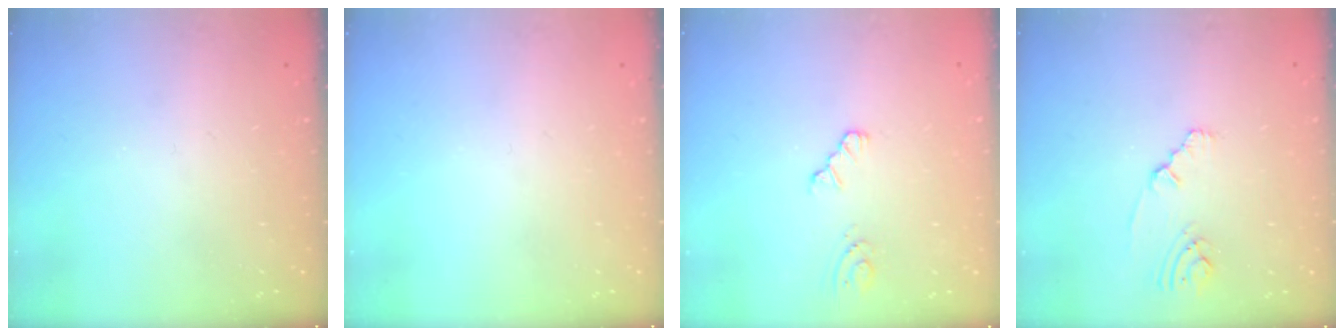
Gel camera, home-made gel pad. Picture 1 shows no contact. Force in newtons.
{"total": 0.0}
{"total": 3.5, "press": 3.4, "slide": 0.5}
{"total": 2.7, "press": 2.7, "slide": 0.5}